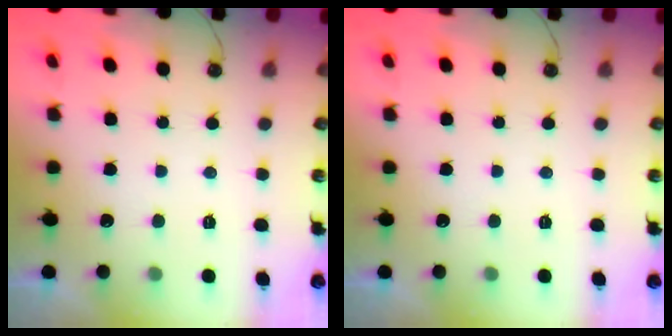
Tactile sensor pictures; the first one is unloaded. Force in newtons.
{"total": 0.0}